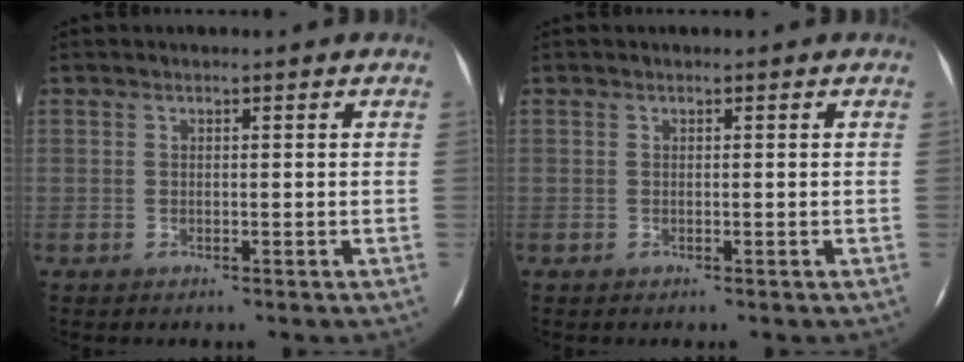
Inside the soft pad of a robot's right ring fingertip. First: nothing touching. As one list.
[{"total": 0.0}]